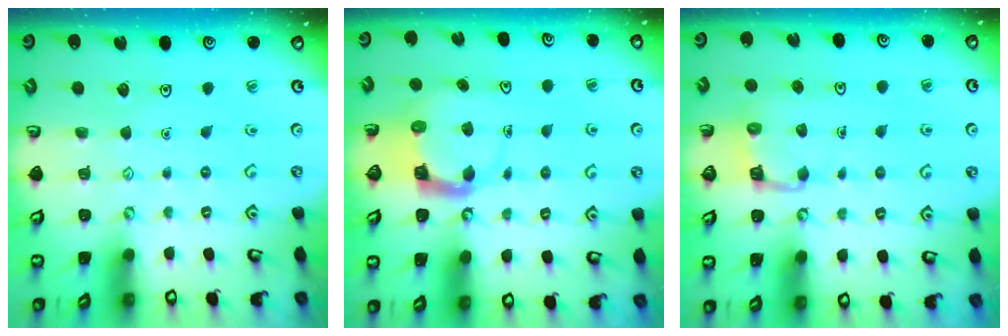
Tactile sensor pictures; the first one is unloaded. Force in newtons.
{"total": 3.7, "press": 3.6, "slide": 0.4}
{"total": 2.8, "press": 2.8, "slide": 0.2}